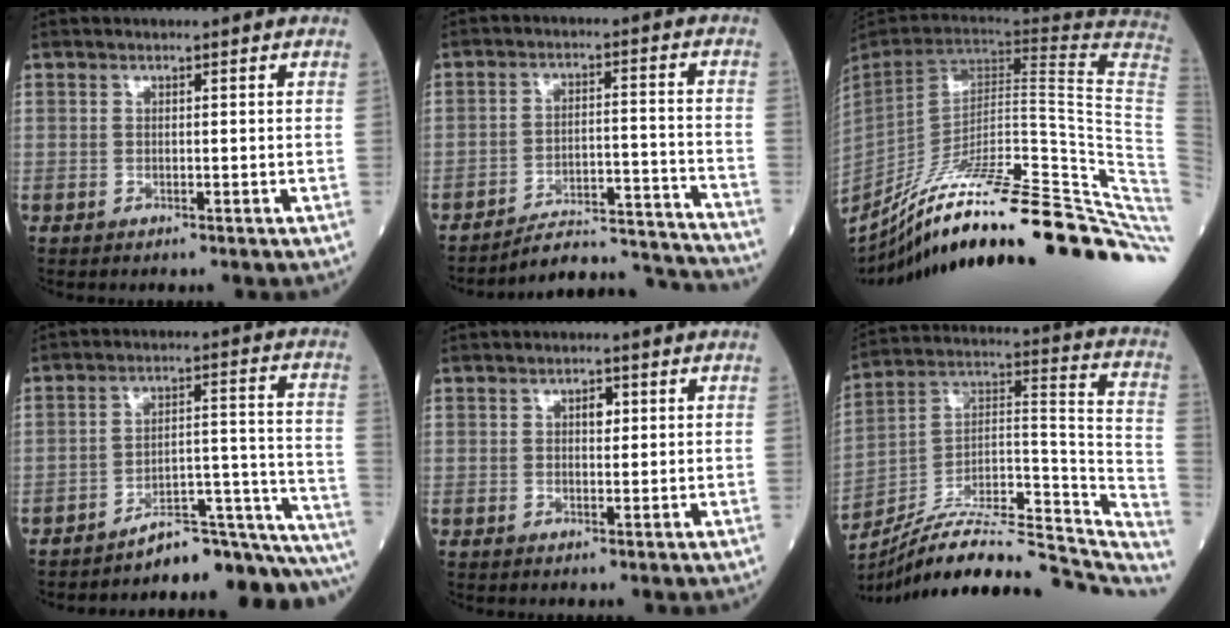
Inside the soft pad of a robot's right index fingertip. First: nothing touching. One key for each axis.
{"total": 14.7, "fx": -14.7, "fy": -0.4, "fz": 1.3, "tx": -0.003, "ty": 0.030, "tz": -0.208}
{"total": 37.0, "fx": -26.1, "fy": 2.6, "fz": 26.1, "tx": -0.270, "ty": -0.043, "tz": -0.376}
{"total": 16.3, "fx": -15.9, "fy": 0.7, "fz": 3.9, "tx": -0.006, "ty": 0.057, "tz": -0.214}
{"total": 1.8, "fx": 0.6, "fy": 1.0, "fz": 1.4, "tx": -0.020, "ty": 0.001, "tz": 0.008}
{"total": 25.8, "fx": -22.1, "fy": 5.6, "fz": 12.0, "tx": -0.143, "ty": 0.038, "tz": -0.338}